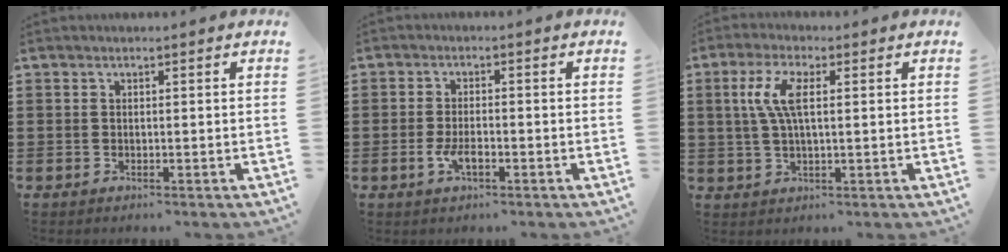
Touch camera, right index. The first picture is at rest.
{"total": 3.4, "force": [-1.3, 1.2, 2.9], "torque": [-0.056, 0.000, -0.023]}
{"total": 6.2, "force": [1.2, 2.0, 5.7], "torque": [-0.127, 0.003, 0.014]}